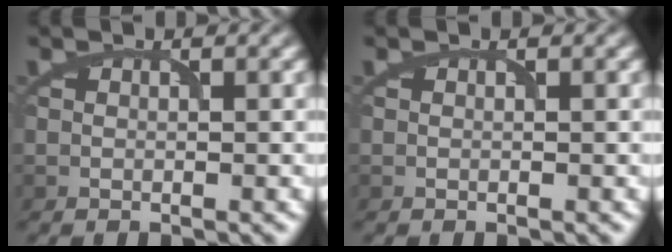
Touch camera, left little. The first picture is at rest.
{"total": 0.0}